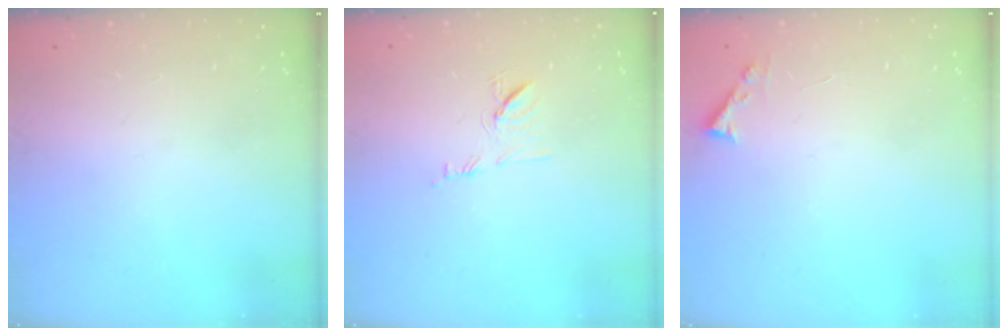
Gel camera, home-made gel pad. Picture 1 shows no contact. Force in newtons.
{"total": 7.5, "press": 7.5, "slide": 0.8}
{"total": 3.6, "press": 3.6, "slide": 0.5}